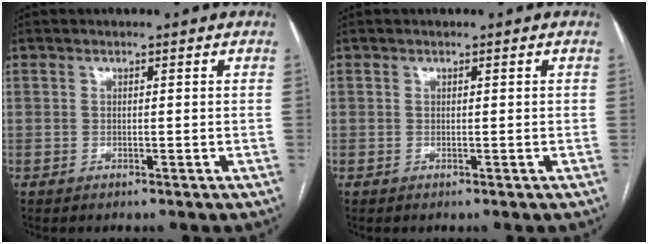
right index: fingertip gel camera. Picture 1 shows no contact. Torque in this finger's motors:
{"motor_torque": [-0.06, -0.01, 0.04, 0.01]}